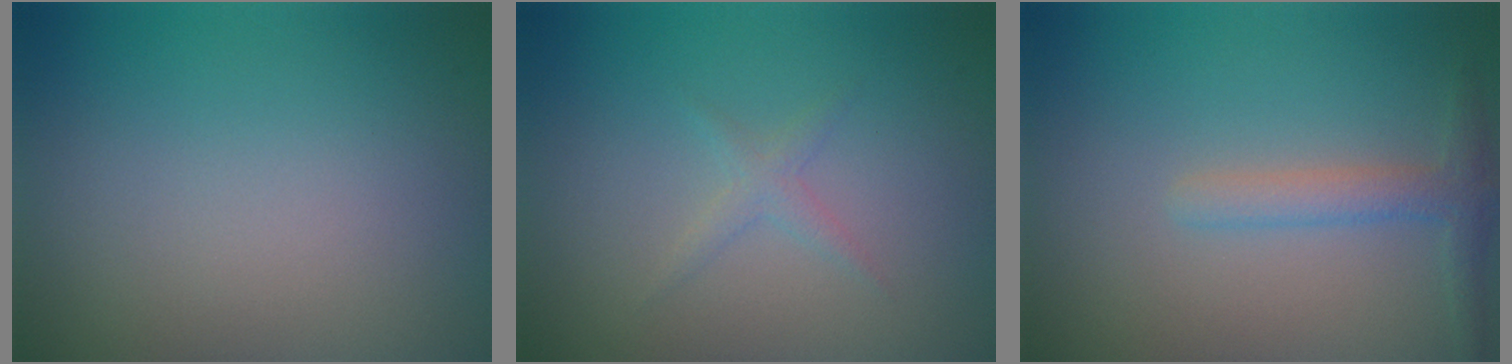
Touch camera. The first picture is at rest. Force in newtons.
{"total": 1.1, "press": 1.1, "slide": 0.1}
{"total": 2.1, "press": 2.1, "slide": 0.1}